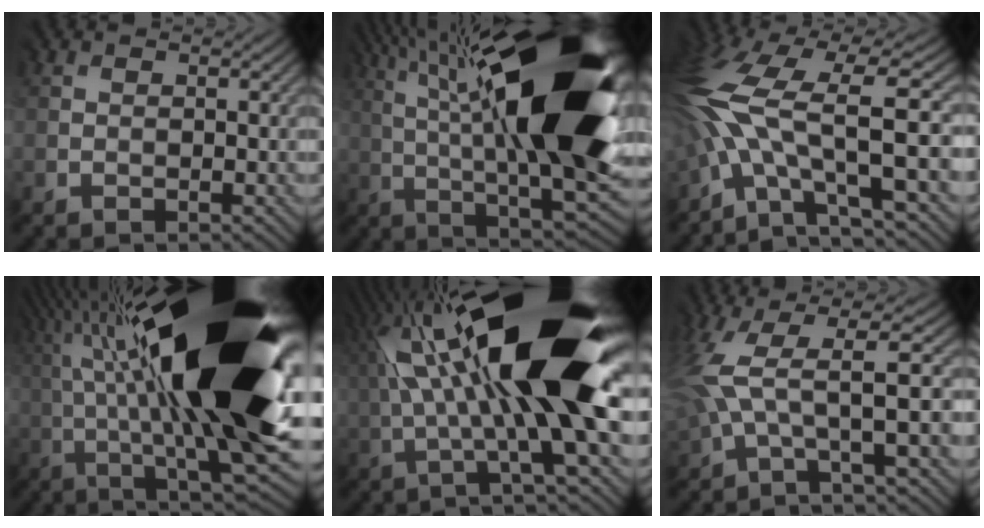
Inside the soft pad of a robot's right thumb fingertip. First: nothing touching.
{"total": 21.6, "force": [6.1, 6.2, 19.8], "torque": [-0.310, 0.041, 0.095]}
{"total": 15.2, "force": [-1.2, 4.9, 14.3], "torque": [-0.332, 0.006, -0.006]}
{"total": 22.9, "force": [4.8, 5.8, 21.6], "torque": [-0.382, 0.018, 0.079]}
{"total": 20.3, "force": [4.2, 4.4, 19.4], "torque": [-0.325, 0.023, 0.070]}
{"total": 7.6, "force": [0.6, 1.4, 7.4], "torque": [-0.161, 0.012, 0.000]}